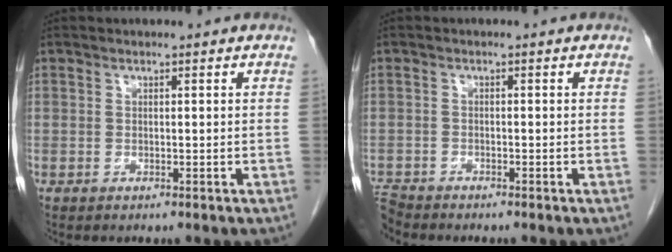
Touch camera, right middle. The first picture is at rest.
{"total": 2.6, "force": [-2.6, 0.1, 0.0], "torque": [0.000, -0.014, -0.049]}